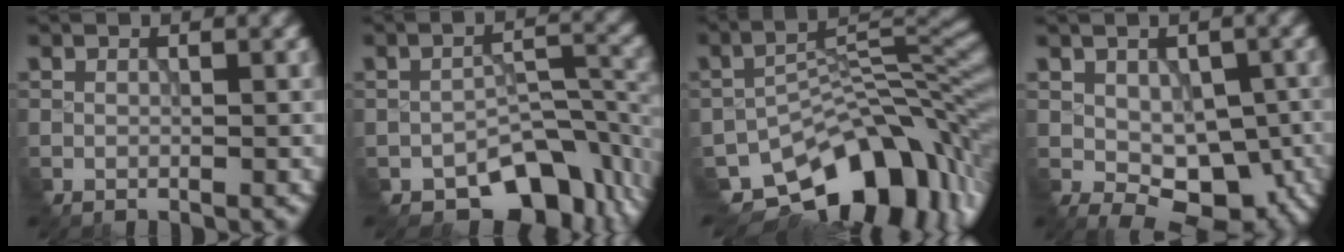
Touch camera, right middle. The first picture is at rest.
{"total": 8.2, "force": [-5.3, 4.4, 4.4], "torque": [-0.040, -0.014, -0.082]}
{"total": 12.1, "force": [-7.6, 6.6, 6.7], "torque": [-0.100, -0.009, -0.124]}
{"total": 6.4, "force": [-1.3, 4.2, 4.7], "torque": [-0.075, -0.014, -0.013]}